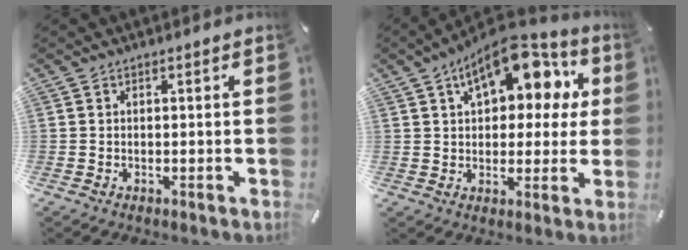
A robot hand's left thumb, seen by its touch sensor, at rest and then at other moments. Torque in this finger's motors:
{"motor_torque": [2.31, 2.69, 1.73, -0.90, 0.19]}